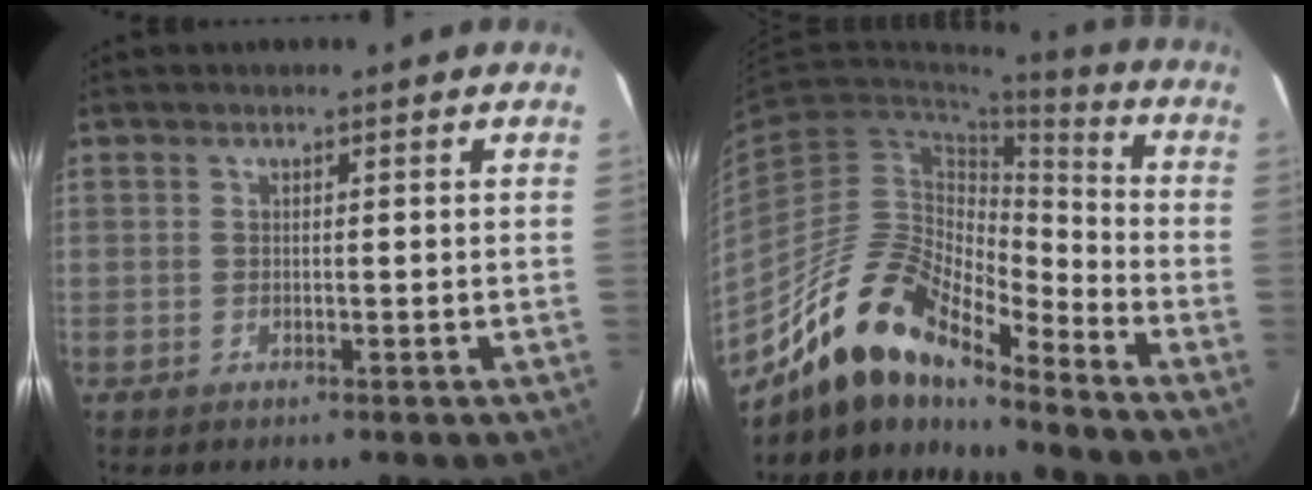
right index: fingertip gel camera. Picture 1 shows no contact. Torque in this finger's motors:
{"motor_torque": [0.44, -0.62, 0.95, 0.20]}